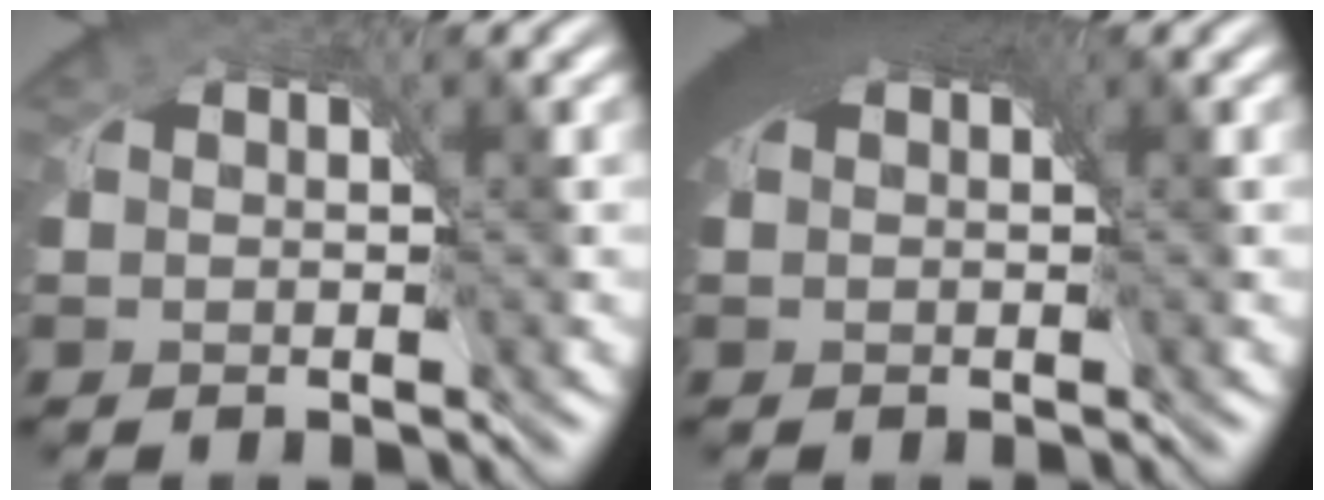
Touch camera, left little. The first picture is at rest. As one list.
[{"total": 6.7, "force": [2.1, 3.9, 5.0], "torque": [-0.092, -0.007, 0.030]}]